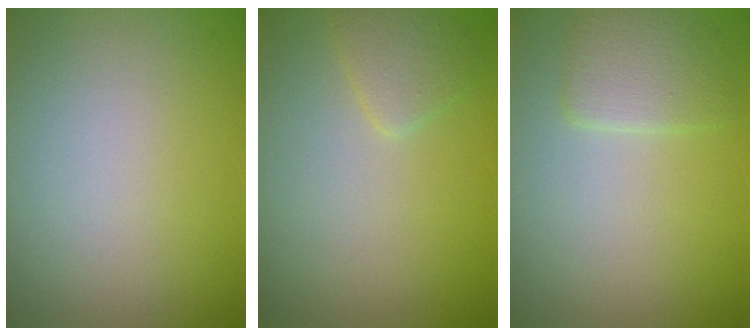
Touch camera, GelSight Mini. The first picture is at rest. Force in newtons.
{"total": 1.6, "press": 1.6, "slide": 0.1}
{"total": 2.3, "press": 2.2, "slide": 0.3}